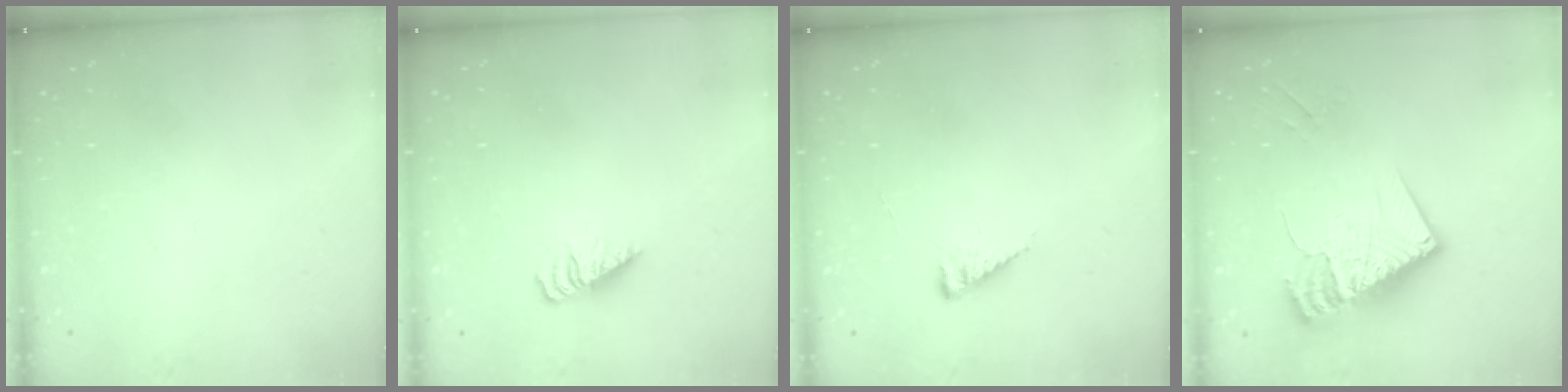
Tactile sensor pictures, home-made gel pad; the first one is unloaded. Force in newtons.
{"total": 1.8, "press": 1.7, "slide": 0.4}
{"total": 5.2, "press": 5.2, "slide": 0.5}
{"total": 18.3, "press": 18.2, "slide": 1.8}